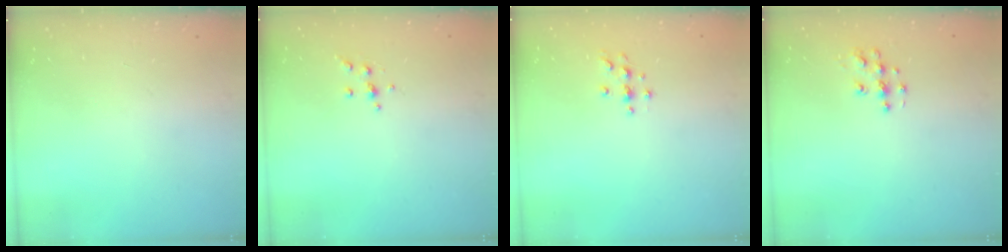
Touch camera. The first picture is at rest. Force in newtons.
{"total": 4.0, "press": 3.8, "slide": 1.0}
{"total": 4.0, "press": 3.9, "slide": 0.5}
{"total": 6.7, "press": 6.7, "slide": 0.3}